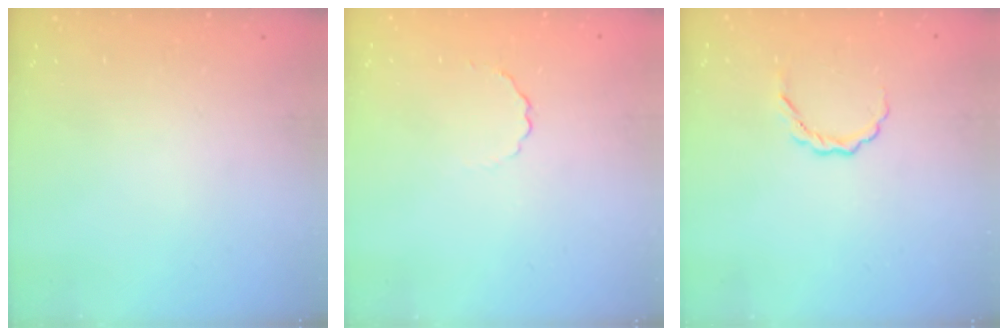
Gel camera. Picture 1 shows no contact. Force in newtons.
{"total": 2.2, "press": 2.1, "slide": 0.8}
{"total": 3.4, "press": 3.3, "slide": 0.8}